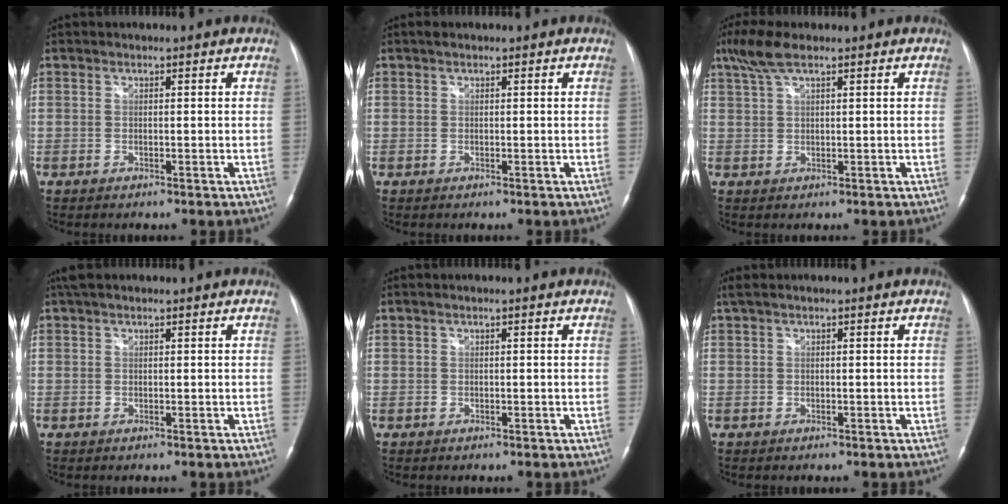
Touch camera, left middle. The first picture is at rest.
{"total": 0.7, "force": [0.5, 0.3, 0.5], "torque": [-0.009, 0.012, 0.005]}
{"total": 4.8, "force": [3.2, 0.9, 3.4], "torque": [-0.083, 0.023, 0.066]}
{"total": 3.0, "force": [2.1, 0.8, 1.9], "torque": [-0.038, 0.033, 0.040]}
{"total": 0.6, "force": [0.2, 0.0, 0.5], "torque": [-0.013, 0.003, 0.002]}
{"total": 1.4, "force": [0.8, 0.1, 1.1], "torque": [-0.030, 0.022, 0.015]}